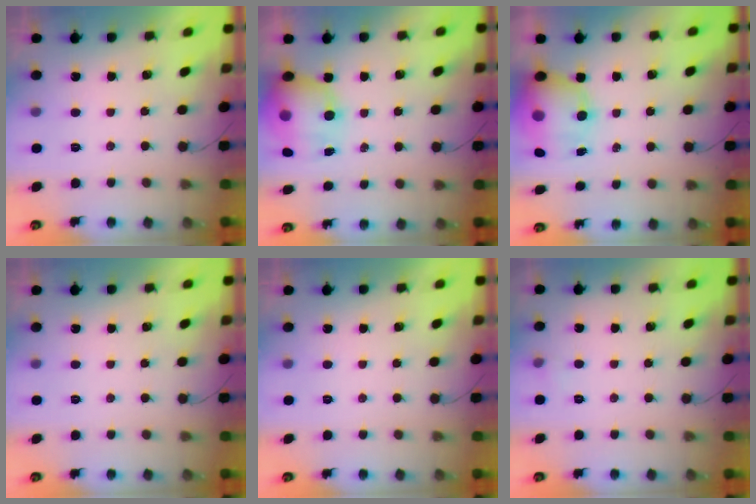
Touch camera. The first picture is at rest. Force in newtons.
{"total": 13.5, "press": 13.1, "slide": 3.4}
{"total": 12.4, "press": 12.0, "slide": 2.8}
{"total": 0.0}
{"total": 0.0}
{"total": 2.9, "press": 2.8, "slide": 0.9}